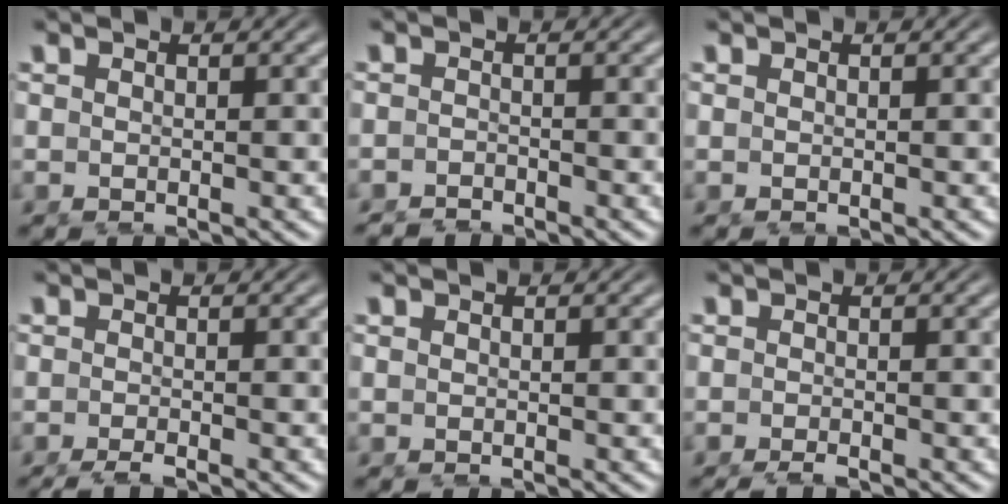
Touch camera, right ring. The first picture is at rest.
{"total": 2.0, "force": [-1.9, -0.1, -0.6], "torque": [0.009, -0.013, -0.031]}
{"total": 0.0}
{"total": 1.3, "force": [-1.2, 0.0, 0.3], "torque": [-0.009, -0.002, -0.022]}
{"total": 0.0}
{"total": 0.9, "force": [-0.9, 0.0, 0.1], "torque": [-0.003, -0.002, -0.018]}